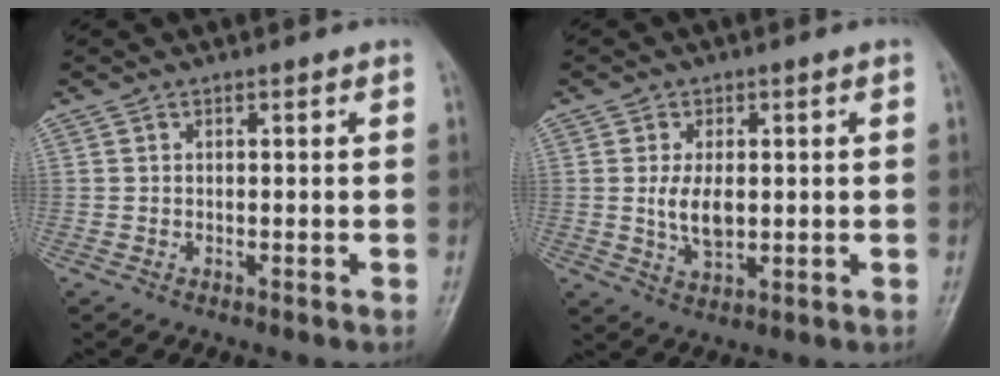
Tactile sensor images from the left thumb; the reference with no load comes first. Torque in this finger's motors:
{"motor_torque": [0.53, 0.58, 0.53, -0.14, 0.07]}